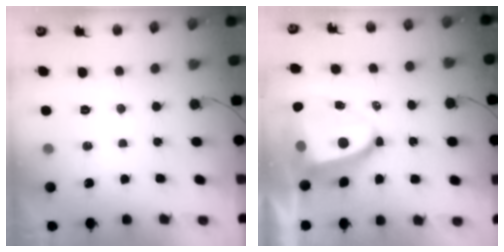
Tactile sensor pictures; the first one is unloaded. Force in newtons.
{"total": 10.3, "press": 10.3, "slide": 1.2}